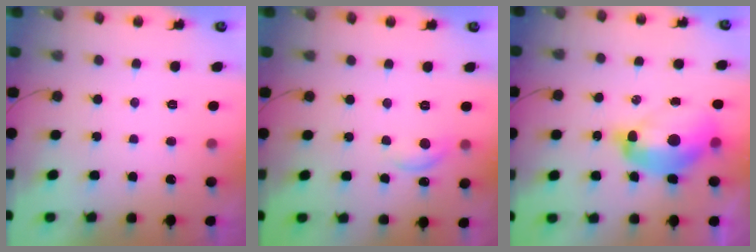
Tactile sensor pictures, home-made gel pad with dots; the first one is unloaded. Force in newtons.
{"total": 8.5, "press": 8.4, "slide": 0.5}
{"total": 14.0, "press": 14.0, "slide": 1.2}